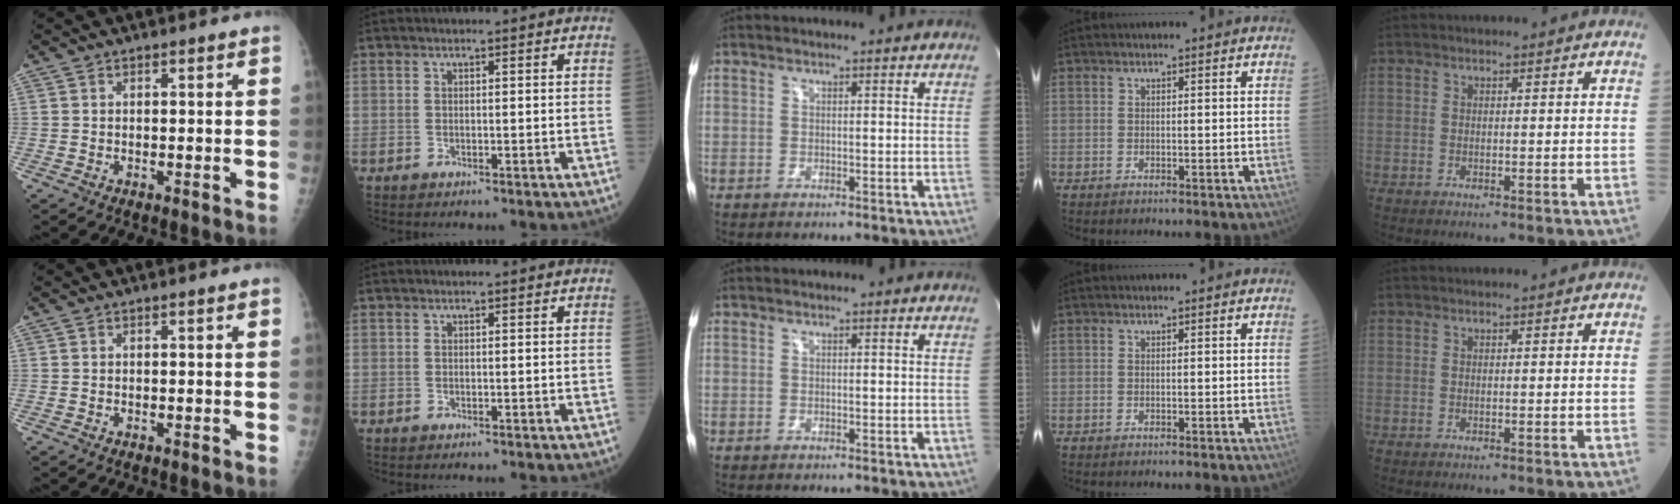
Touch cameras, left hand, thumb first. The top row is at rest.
{}